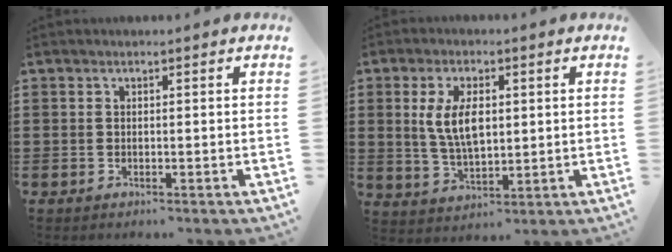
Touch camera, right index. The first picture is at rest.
{"total": 7.2, "force": [1.2, 3.5, 6.2], "torque": [-0.125, 0.004, 0.016]}